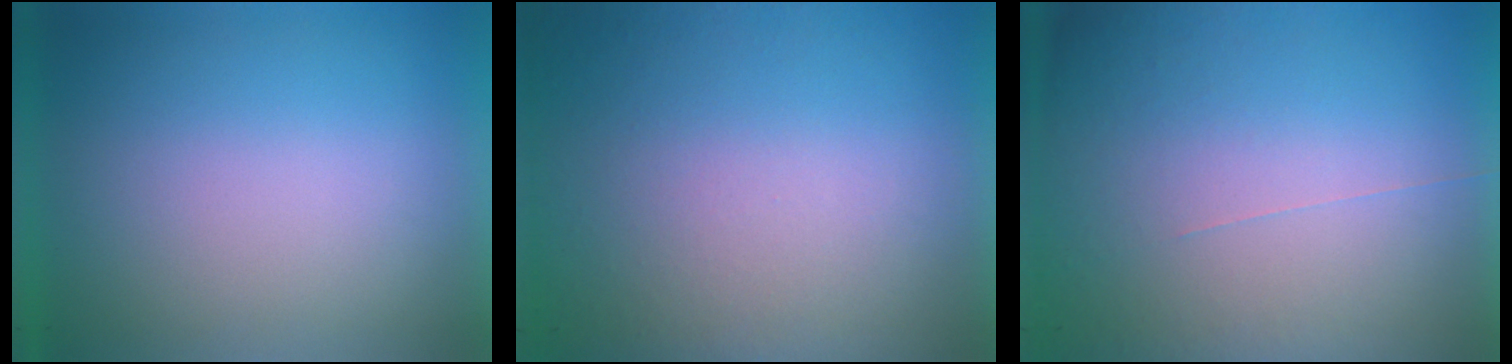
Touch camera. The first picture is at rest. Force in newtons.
{"total": 9.2}
{"total": 5.6}